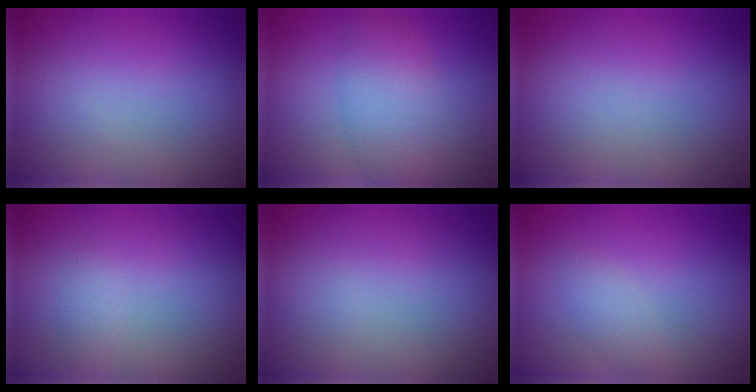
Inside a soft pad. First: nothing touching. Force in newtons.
{"total": 5.2, "press": 5.2, "slide": 0.4}
{"total": 0.0}
{"total": 1.0, "press": 1.0, "slide": 0.0}
{"total": 0.0}
{"total": 1.5, "press": 1.5, "slide": 0.1}